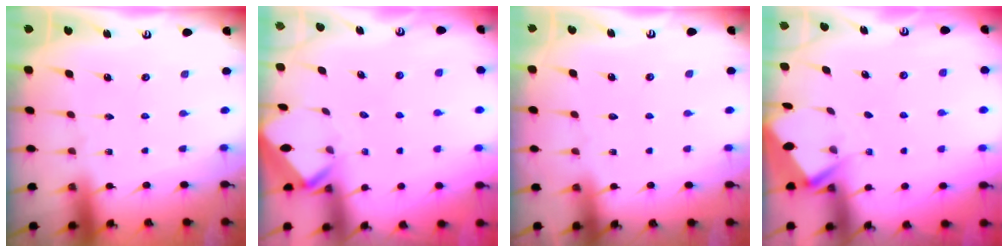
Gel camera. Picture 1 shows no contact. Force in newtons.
{"total": 2.7, "press": 2.7, "slide": 0.2}
{"total": 0.8, "press": 0.8, "slide": 0.2}
{"total": 2.8, "press": 2.8, "slide": 0.4}